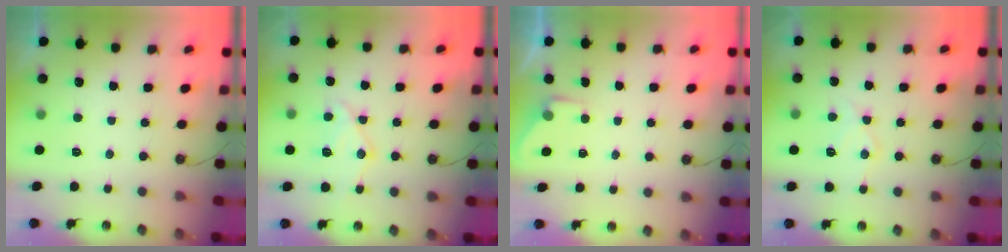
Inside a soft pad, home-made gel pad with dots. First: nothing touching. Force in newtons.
{"total": 12.8, "press": 12.8, "slide": 1.4}
{"total": 2.4, "press": 2.4, "slide": 0.4}
{"total": 9.3, "press": 9.3, "slide": 0.7}